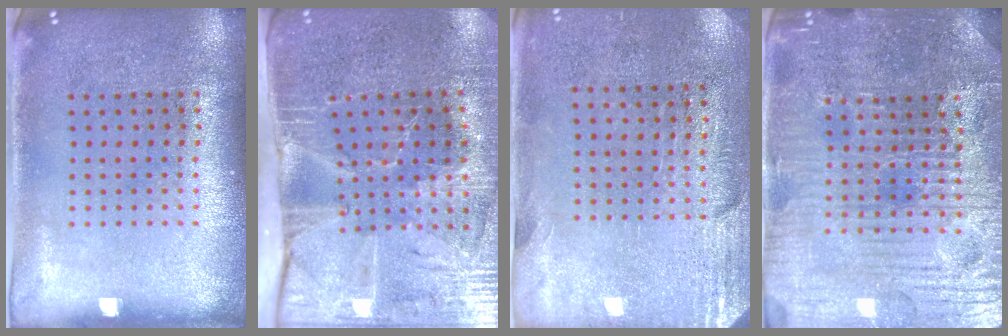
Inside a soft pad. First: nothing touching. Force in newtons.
{"total": 4.4, "press": 3.7, "slide": 2.4}
{"total": 2.8, "press": 2.4, "slide": 1.4}
{"total": 5.1, "press": 4.9, "slide": 1.3}